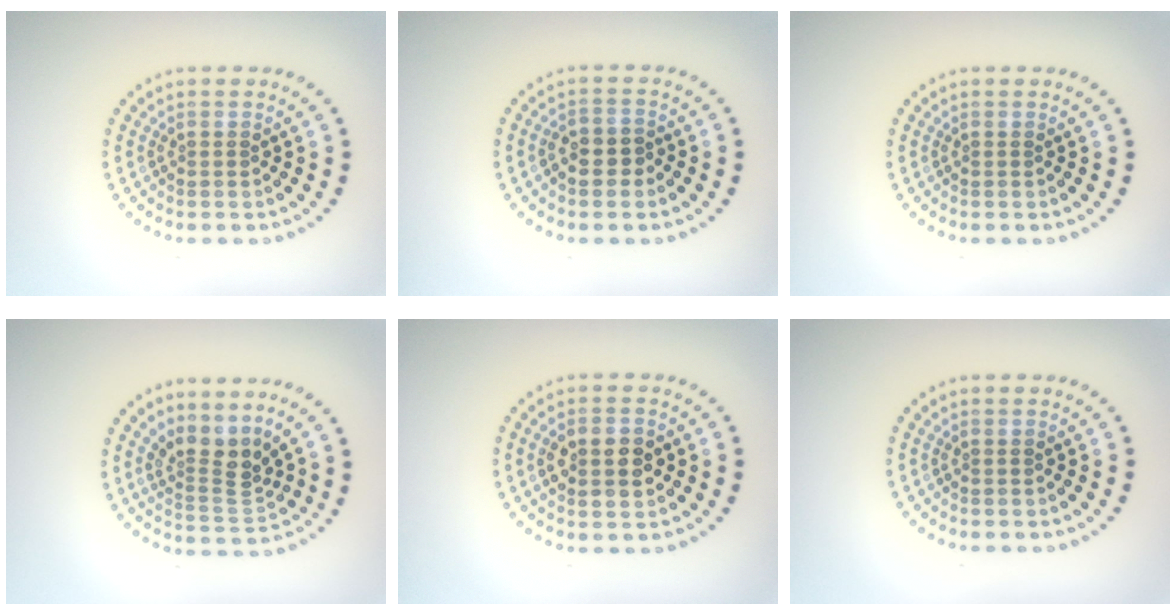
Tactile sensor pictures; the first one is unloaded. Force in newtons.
{"total": 2.3, "press": 2.1, "slide": 0.8}
{"total": 0.0}
{"total": 3.3, "press": 2.3, "slide": 2.3}
{"total": 3.8, "press": 3.8, "slide": 0.1}
{"total": 0.0}